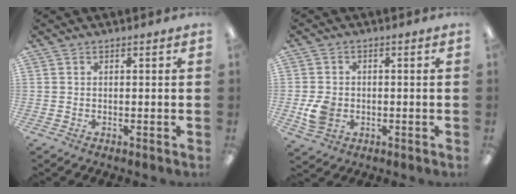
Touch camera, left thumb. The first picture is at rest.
{"total": 5.8, "force": [-1.3, 4.7, 3.1], "torque": [-0.055, -0.003, -0.027]}